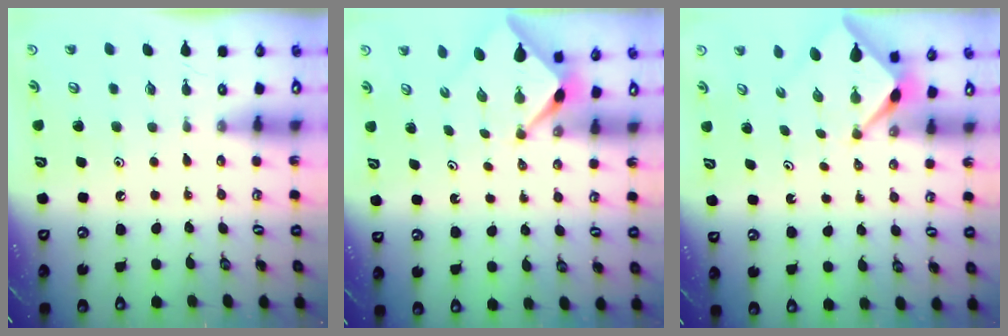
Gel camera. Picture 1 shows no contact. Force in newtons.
{"total": 2.6, "press": 2.6, "slide": 0.4}
{"total": 2.6, "press": 2.6, "slide": 0.3}